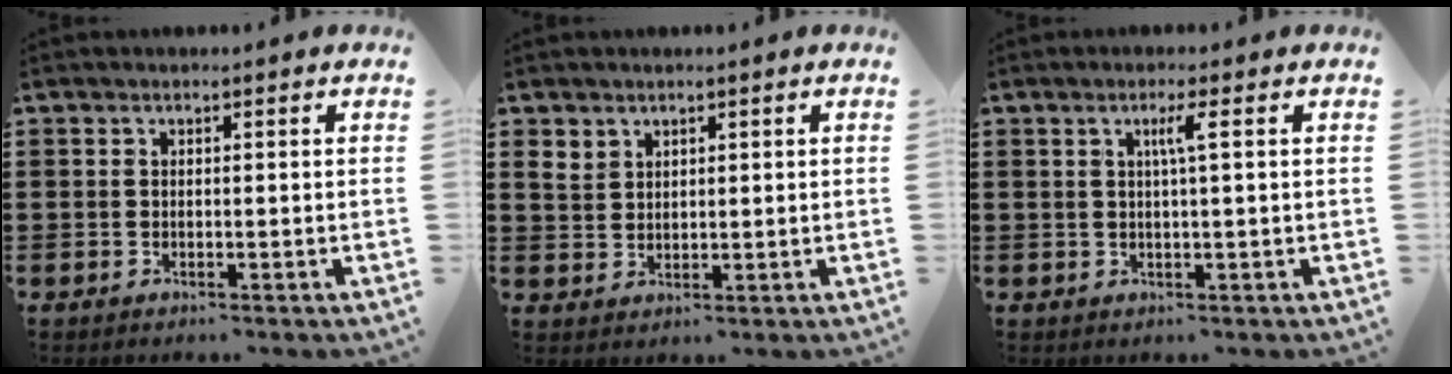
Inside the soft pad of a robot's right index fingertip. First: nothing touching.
{"total": 2.6, "force": [1.8, 1.9, 0.5], "torque": [-0.019, 0.009, 0.034]}
{"total": 2.5, "force": [0.6, -0.2, 2.5], "torque": [-0.048, -0.002, 0.006]}